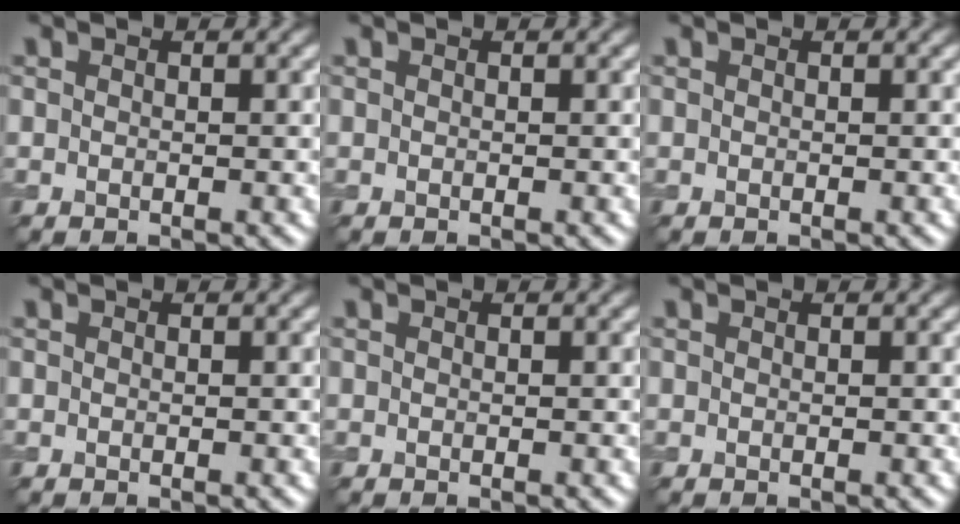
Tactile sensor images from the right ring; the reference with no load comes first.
{"total": 0.0}
{"total": 0.0}
{"total": 0.0}
{"total": 0.0}
{"total": 0.0}